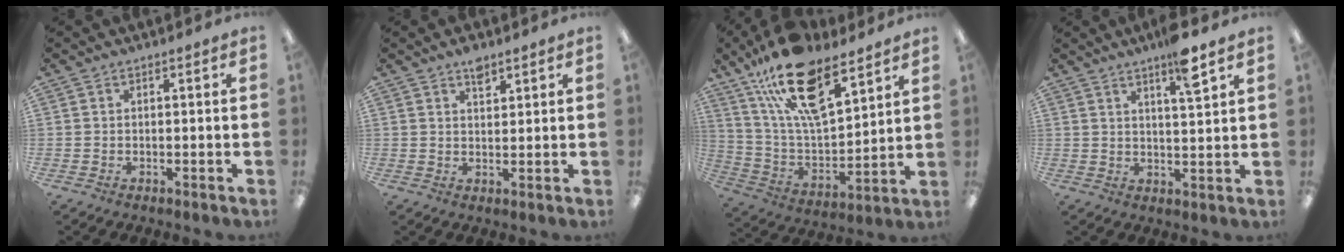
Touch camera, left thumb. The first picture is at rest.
{"total": 3.8, "force": [2.8, 1.8, 1.9], "torque": [-0.017, -0.014, 0.047]}
{"total": 21.8, "force": [14.3, 9.1, 13.7], "torque": [-0.242, -0.071, 0.253]}
{"total": 7.5, "force": [5.2, 0.8, 5.3], "torque": [-0.078, -0.027, 0.081]}